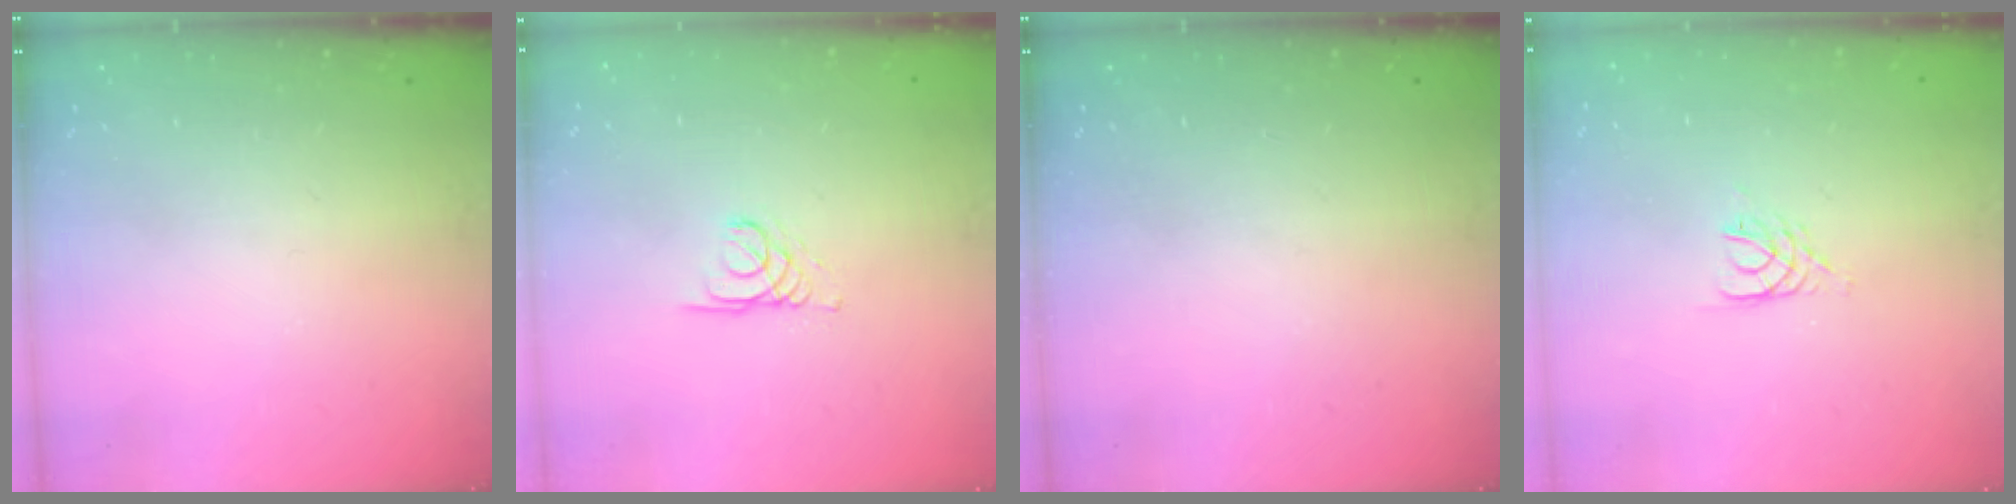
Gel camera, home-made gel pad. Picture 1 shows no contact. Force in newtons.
{"total": 1.4, "press": 1.3, "slide": 0.1}
{"total": 0.0}
{"total": 3.0, "press": 2.9, "slide": 0.4}